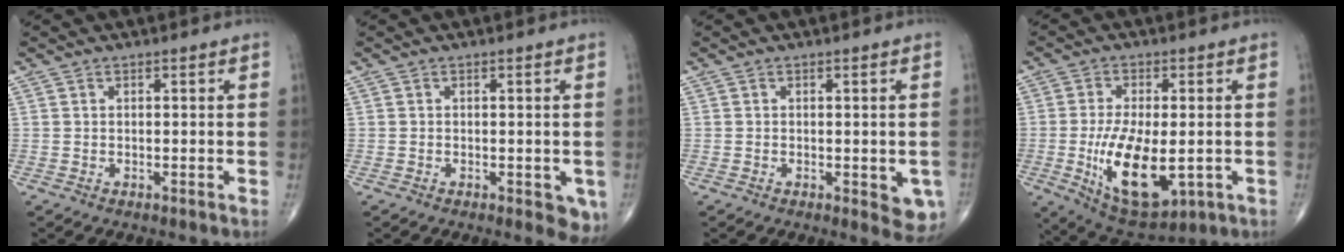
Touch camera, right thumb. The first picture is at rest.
{"total": 4.4, "force": [-1.5, 1.9, 3.7], "torque": [-0.022, -0.005, -0.017]}
{"total": 5.0, "force": [-1.3, 2.1, 4.4], "torque": [-0.031, -0.006, -0.013]}
{"total": 15.0, "force": [-2.9, 7.1, 13.0], "torque": [-0.219, -0.016, -0.029]}